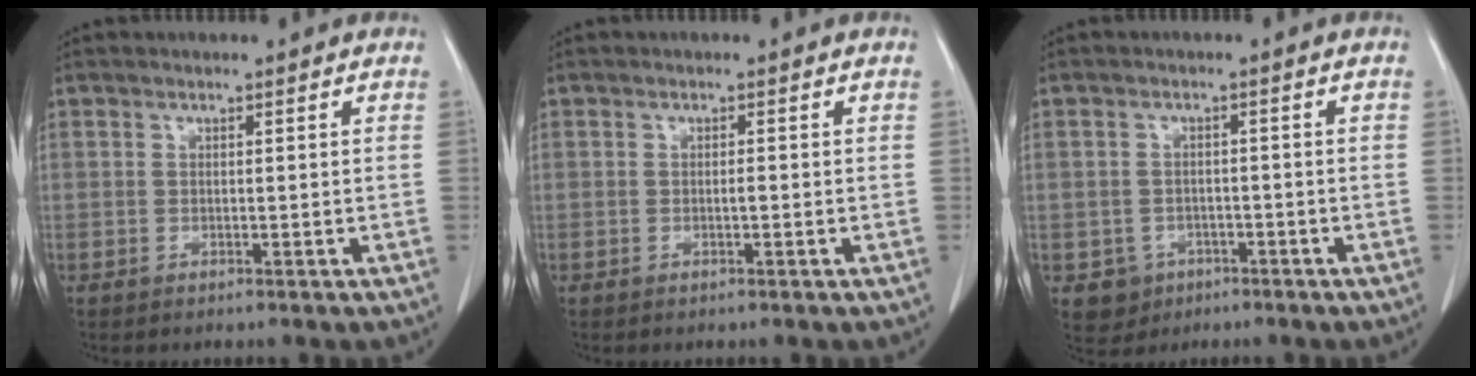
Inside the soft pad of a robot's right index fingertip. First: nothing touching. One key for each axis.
{"total": 0.6, "fx": -0.1, "fy": 0.1, "fz": 0.6, "tx": -0.011, "ty": 0.003, "tz": 0.001}
{"total": 3.9, "fx": -1.8, "fy": 3.4, "fz": 0.4, "tx": -0.001, "ty": 0.010, "tz": -0.019}